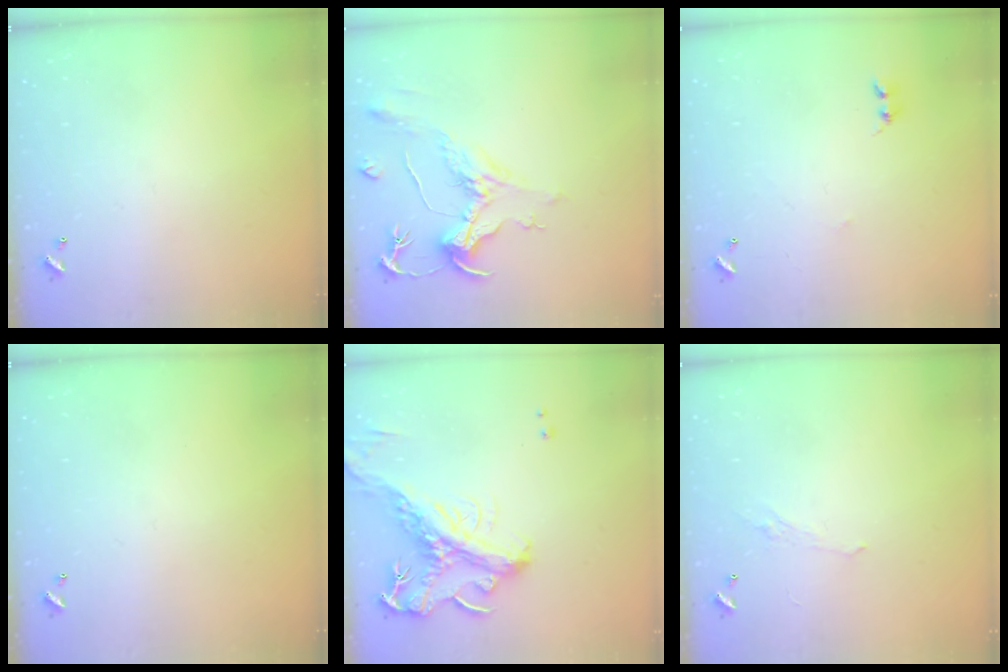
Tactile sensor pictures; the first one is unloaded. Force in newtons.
{"total": 2.2, "press": 1.7, "slide": 1.4}
{"total": 2.8, "press": 2.7, "slide": 0.4}
{"total": 0.0}
{"total": 4.1, "press": 3.9, "slide": 1.3}
{"total": 1.1, "press": 0.8, "slide": 0.7}